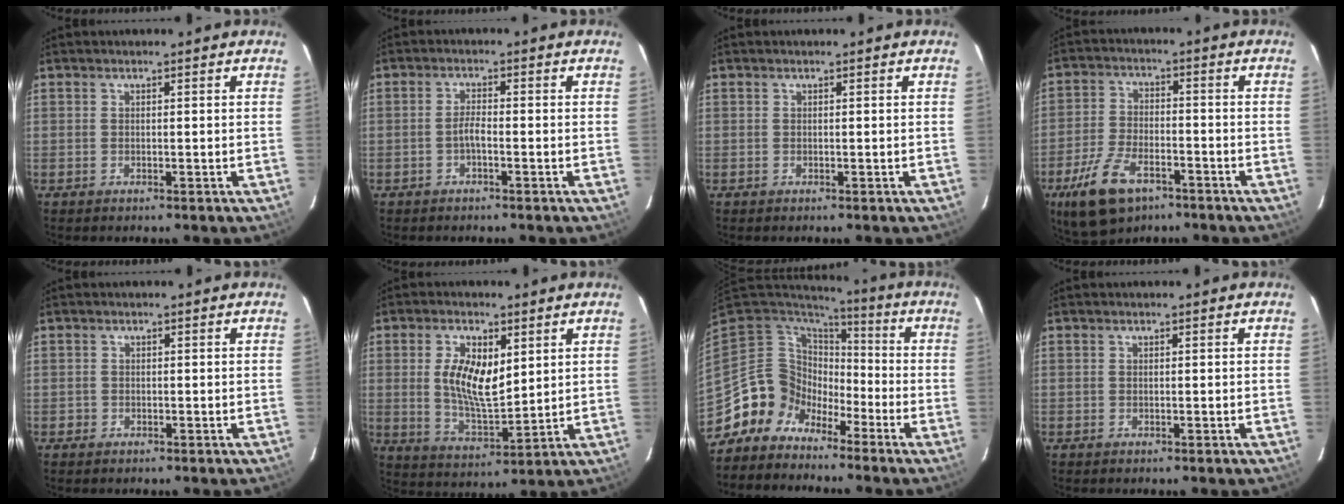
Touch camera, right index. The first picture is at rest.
{"total": 2.0, "force": [-1.0, 0.3, 1.6], "torque": [-0.034, 0.005, -0.022]}
{"total": 0.0}
{"total": 12.5, "force": [-7.5, 6.1, 7.9], "torque": [-0.182, -0.017, -0.137]}
{"total": 1.3, "force": [-0.5, 1.1, 0.0], "torque": [-0.002, 0.003, -0.007]}
{"total": 10.2, "force": [2.6, 4.7, 8.7], "torque": [-0.166, 0.000, 0.056]}
{"total": 10.8, "force": [-7.1, 8.1, 0.3], "torque": [-0.029, 0.039, -0.140]}
{"total": 0.0}